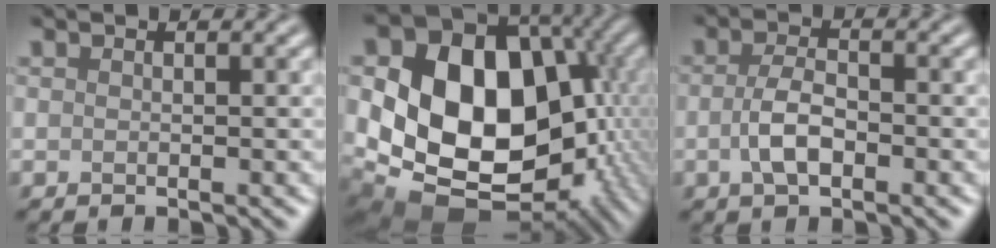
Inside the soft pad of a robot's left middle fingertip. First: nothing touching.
{"total": 20.3, "force": [-0.8, 15.7, 12.8], "torque": [-0.215, -0.015, 0.000]}
{"total": 3.2, "force": [-0.8, 1.5, 2.6], "torque": [-0.053, 0.000, -0.020]}